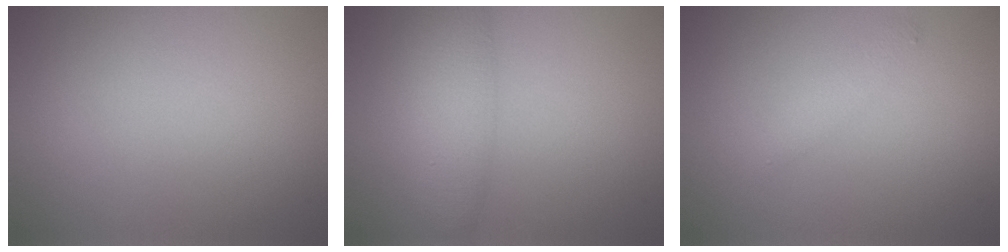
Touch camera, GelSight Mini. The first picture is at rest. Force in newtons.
{"total": 4.0, "press": 4.0, "slide": 0.0}
{"total": 1.3, "press": 1.3, "slide": 0.0}